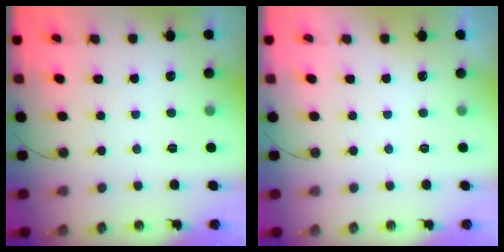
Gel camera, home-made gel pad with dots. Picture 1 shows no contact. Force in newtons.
{"total": 0.0}